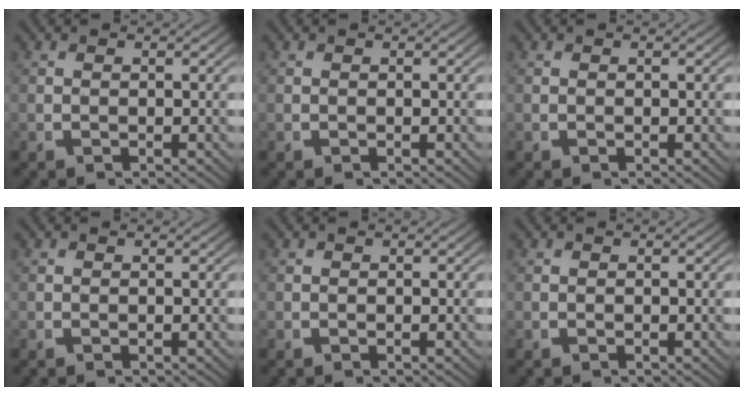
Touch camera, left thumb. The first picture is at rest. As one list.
[{"total": 0.0}, {"total": 0.0}, {"total": 0.0}, {"total": 0.0}, {"total": 0.0}]